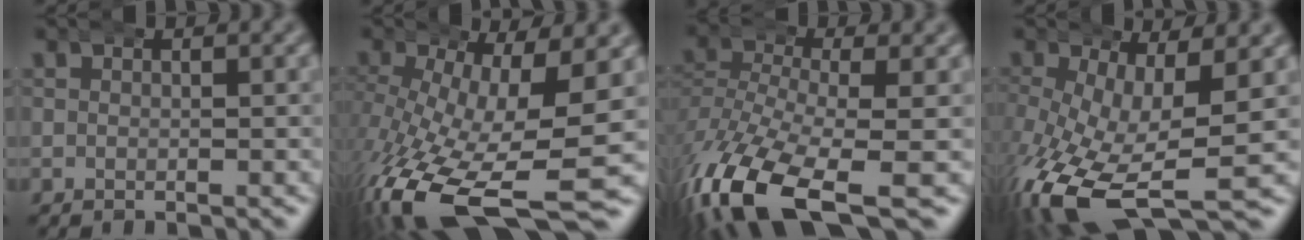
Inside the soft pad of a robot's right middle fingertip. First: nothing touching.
{"total": 12.6, "force": [-6.2, 4.9, 9.7], "torque": [-0.194, -0.065, -0.069]}
{"total": 9.8, "force": [-5.0, 4.5, 7.1], "torque": [-0.173, -0.051, -0.057]}
{"total": 9.9, "force": [-3.7, 4.8, 7.8], "torque": [-0.174, -0.055, -0.032]}